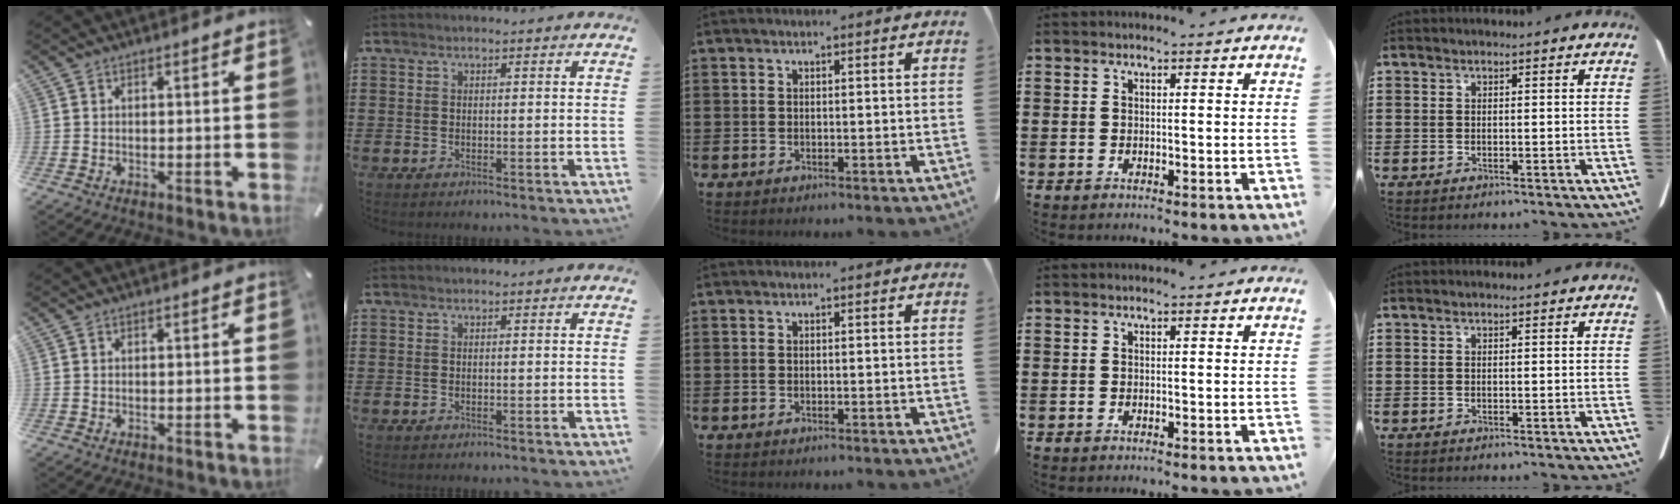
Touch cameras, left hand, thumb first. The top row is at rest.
{}